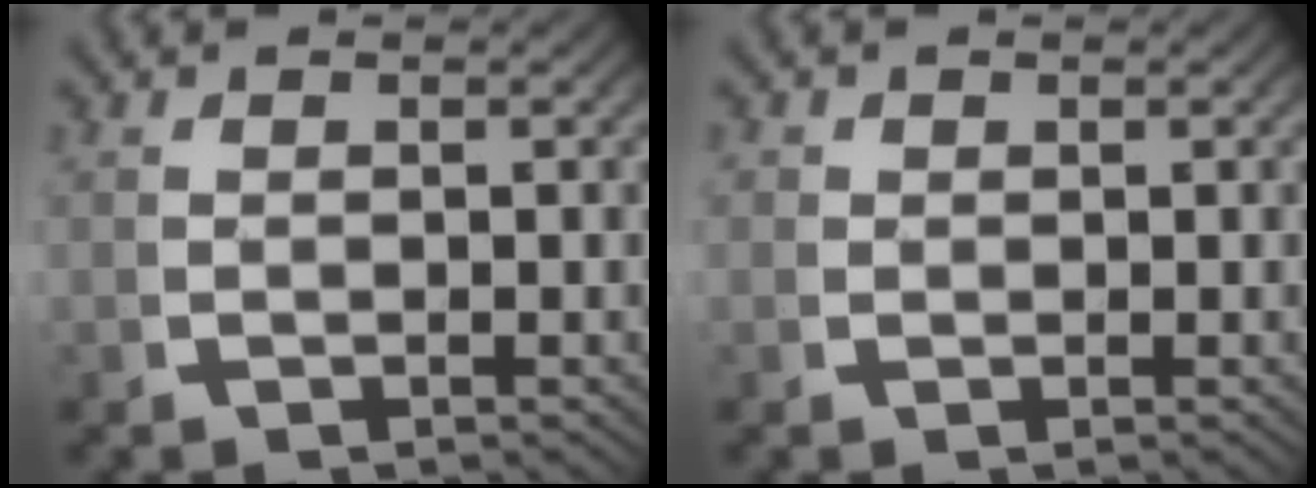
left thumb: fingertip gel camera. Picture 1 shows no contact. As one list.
[{"total": 0.8, "force": [0.2, 0.8, -0.1], "torque": [-0.002, -0.008, 0.003]}]